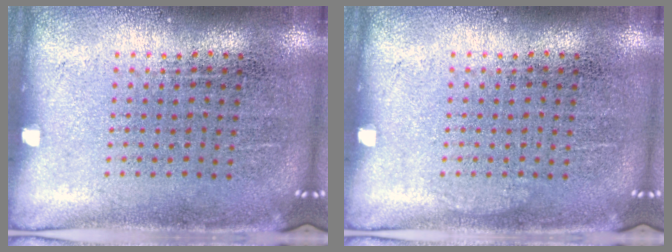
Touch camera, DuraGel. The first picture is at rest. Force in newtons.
{"total": 0.5, "press": 0.5, "slide": 0.1}